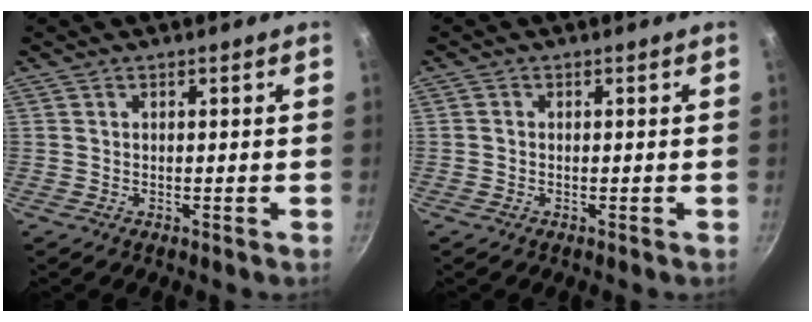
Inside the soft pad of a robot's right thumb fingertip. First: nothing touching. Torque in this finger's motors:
{"motor_torque": [-0.24, -0.25, 0.07, -0.07, -0.03]}